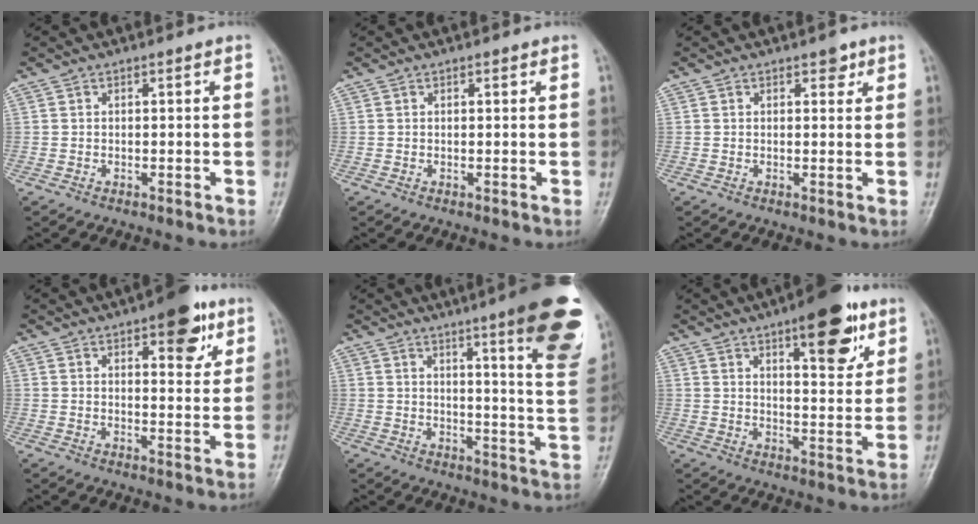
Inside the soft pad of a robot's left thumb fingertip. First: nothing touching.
{"total": 0.7, "force": [0.4, 0.4, 0.4], "torque": [-0.003, -0.002, 0.004]}
{"total": 2.2, "force": [1.4, 1.3, 1.2], "torque": [-0.001, -0.005, 0.016]}
{"total": 10.4, "force": [5.7, 4.2, 7.6], "torque": [-0.071, -0.023, 0.073]}
{"total": 19.8, "force": [11.6, 2.7, 15.8], "torque": [-0.174, -0.058, 0.142]}
{"total": 14.1, "force": [7.9, 5.0, 10.6], "torque": [-0.112, -0.038, 0.110]}